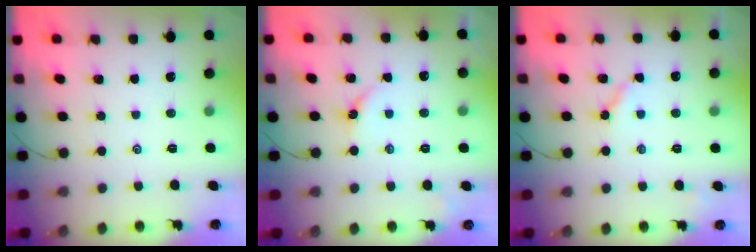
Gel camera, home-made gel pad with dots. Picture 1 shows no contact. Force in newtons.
{"total": 4.0, "press": 4.0, "slide": 0.5}
{"total": 5.8, "press": 5.8, "slide": 0.4}